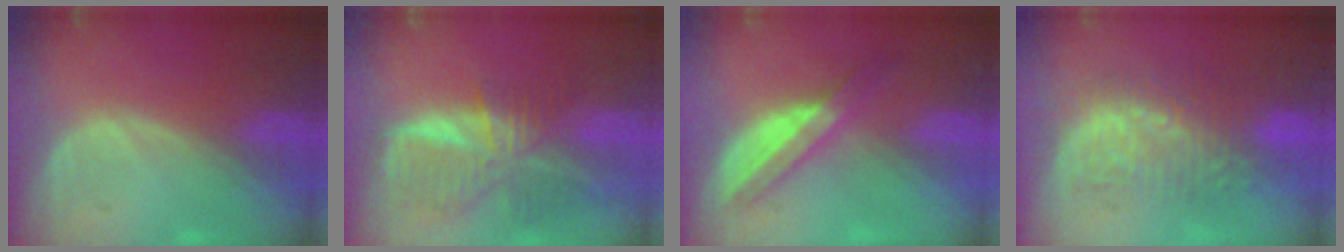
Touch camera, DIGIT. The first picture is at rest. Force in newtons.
{"total": 9.2, "press": 8.0, "slide": 4.5}
{"total": 6.0, "press": 5.2, "slide": 2.9}
{"total": 8.8, "press": 8.7, "slide": 1.3}